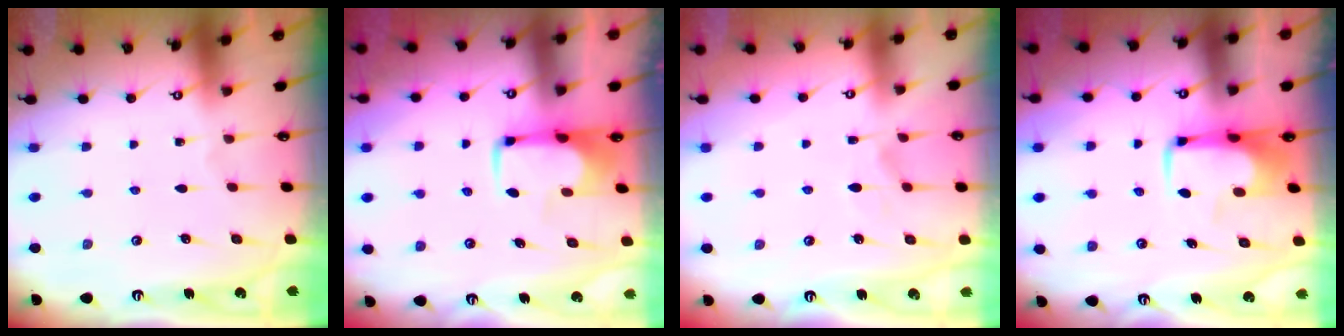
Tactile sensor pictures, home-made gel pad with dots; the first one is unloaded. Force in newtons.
{"total": 1.9, "press": 1.8, "slide": 0.4}
{"total": 1.4, "press": 0.7, "slide": 1.1}
{"total": 5.5, "press": 5.3, "slide": 1.3}